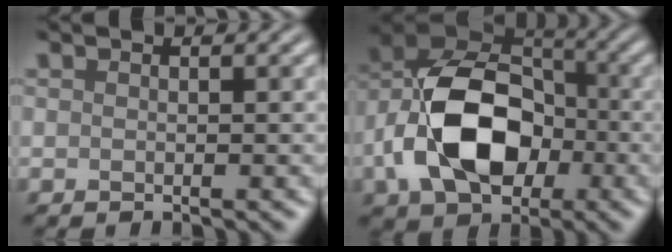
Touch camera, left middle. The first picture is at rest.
{"total": 11.4, "force": [-2.3, 7.6, 8.1], "torque": [-0.161, 0.008, -0.045]}